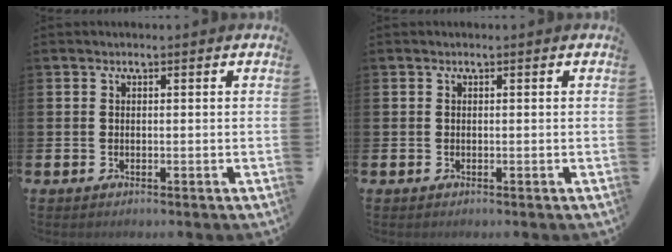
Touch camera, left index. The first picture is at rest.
{"total": 0.0}